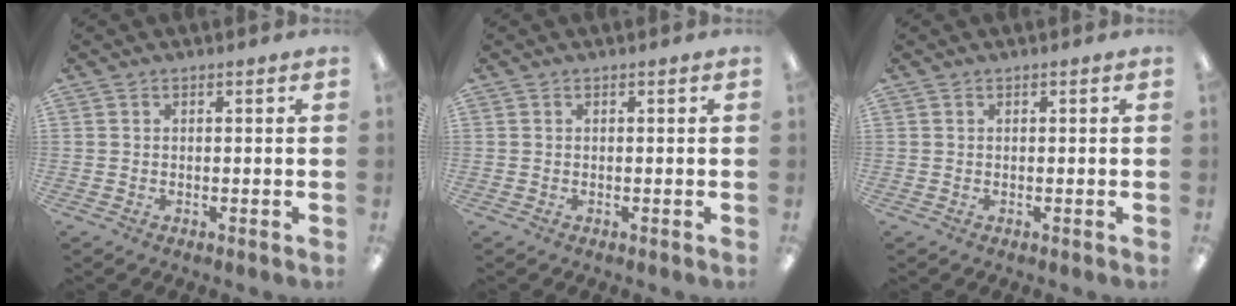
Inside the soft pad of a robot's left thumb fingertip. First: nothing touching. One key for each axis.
{"total": 0.0}
{"total": 0.0}